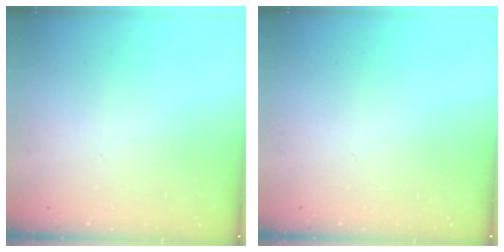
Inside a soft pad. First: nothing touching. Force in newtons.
{"total": 0.0}